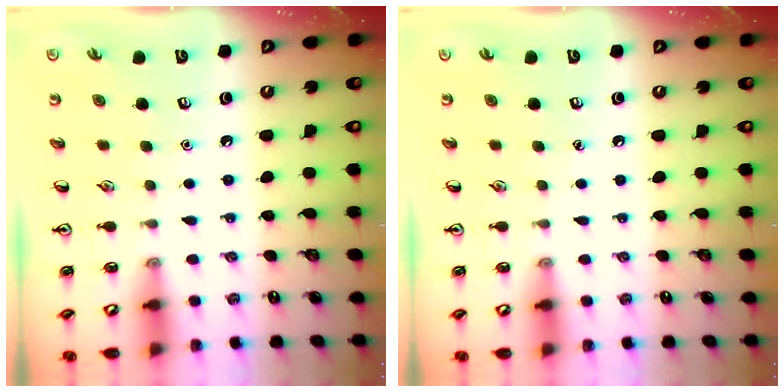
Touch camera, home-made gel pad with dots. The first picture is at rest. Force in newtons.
{"total": 0.0}